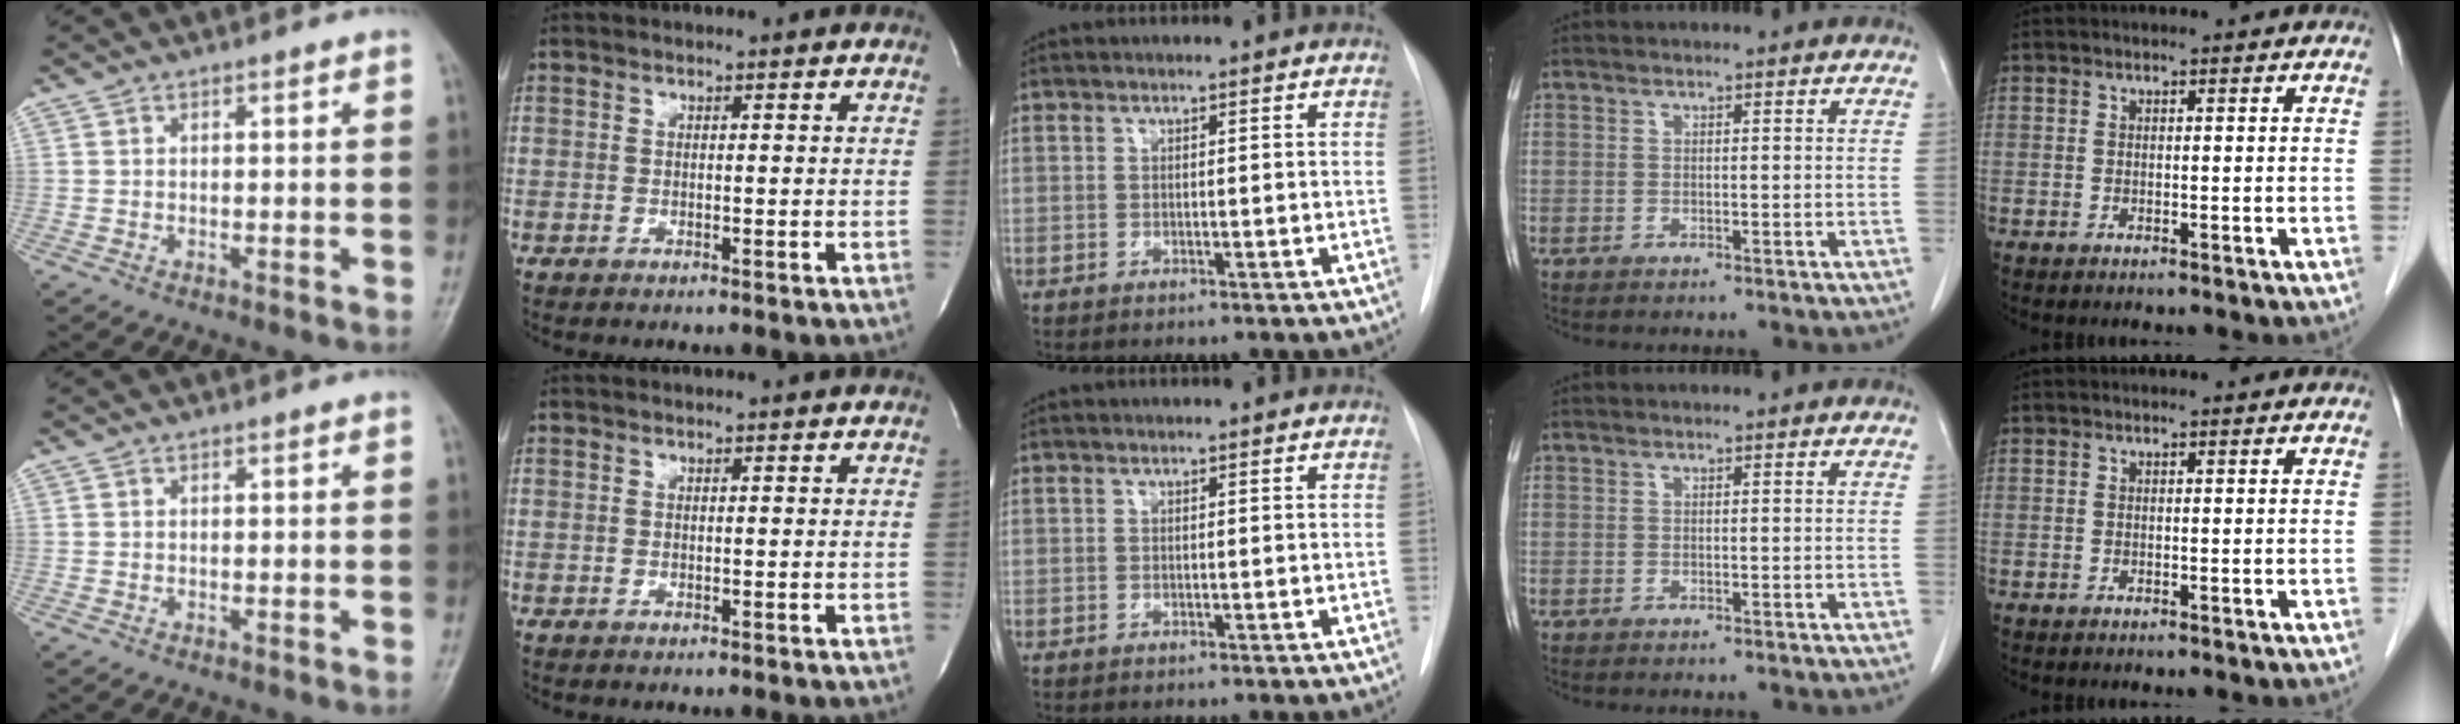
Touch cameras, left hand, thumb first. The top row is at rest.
{}